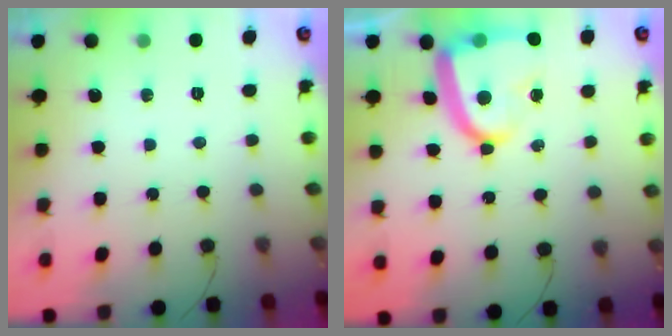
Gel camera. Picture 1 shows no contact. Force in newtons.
{"total": 14.0, "press": 13.9, "slide": 1.5}